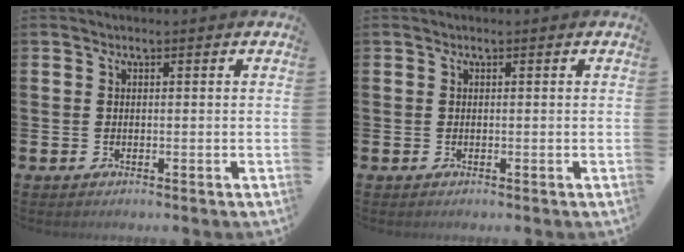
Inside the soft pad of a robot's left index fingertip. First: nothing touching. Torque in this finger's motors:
{"motor_torque": [-0.06, 0.05, 0.00, 0.01]}